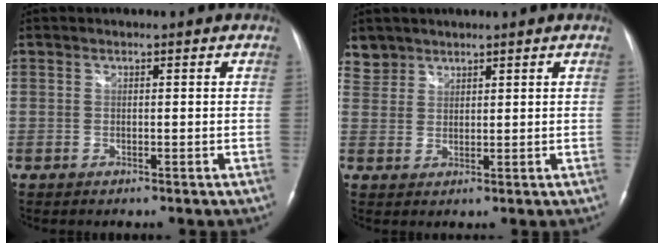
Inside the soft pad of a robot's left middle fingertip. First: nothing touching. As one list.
[{"total": 3.1, "force": [2.6, 1.7, -0.5], "torque": [0.019, 0.007, 0.050]}]